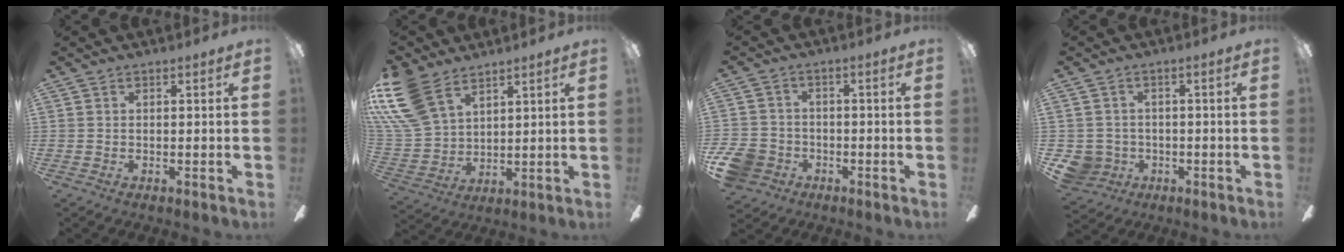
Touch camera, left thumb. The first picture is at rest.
{"total": 16.4, "force": [9.9, 9.2, 9.2], "torque": [-0.233, -0.034, 0.187]}
{"total": 8.0, "force": [-3.9, 6.3, 3.1], "torque": [-0.084, 0.030, -0.073]}
{"total": 5.4, "force": [-1.6, 5.1, 1.0], "torque": [-0.053, 0.008, -0.032]}